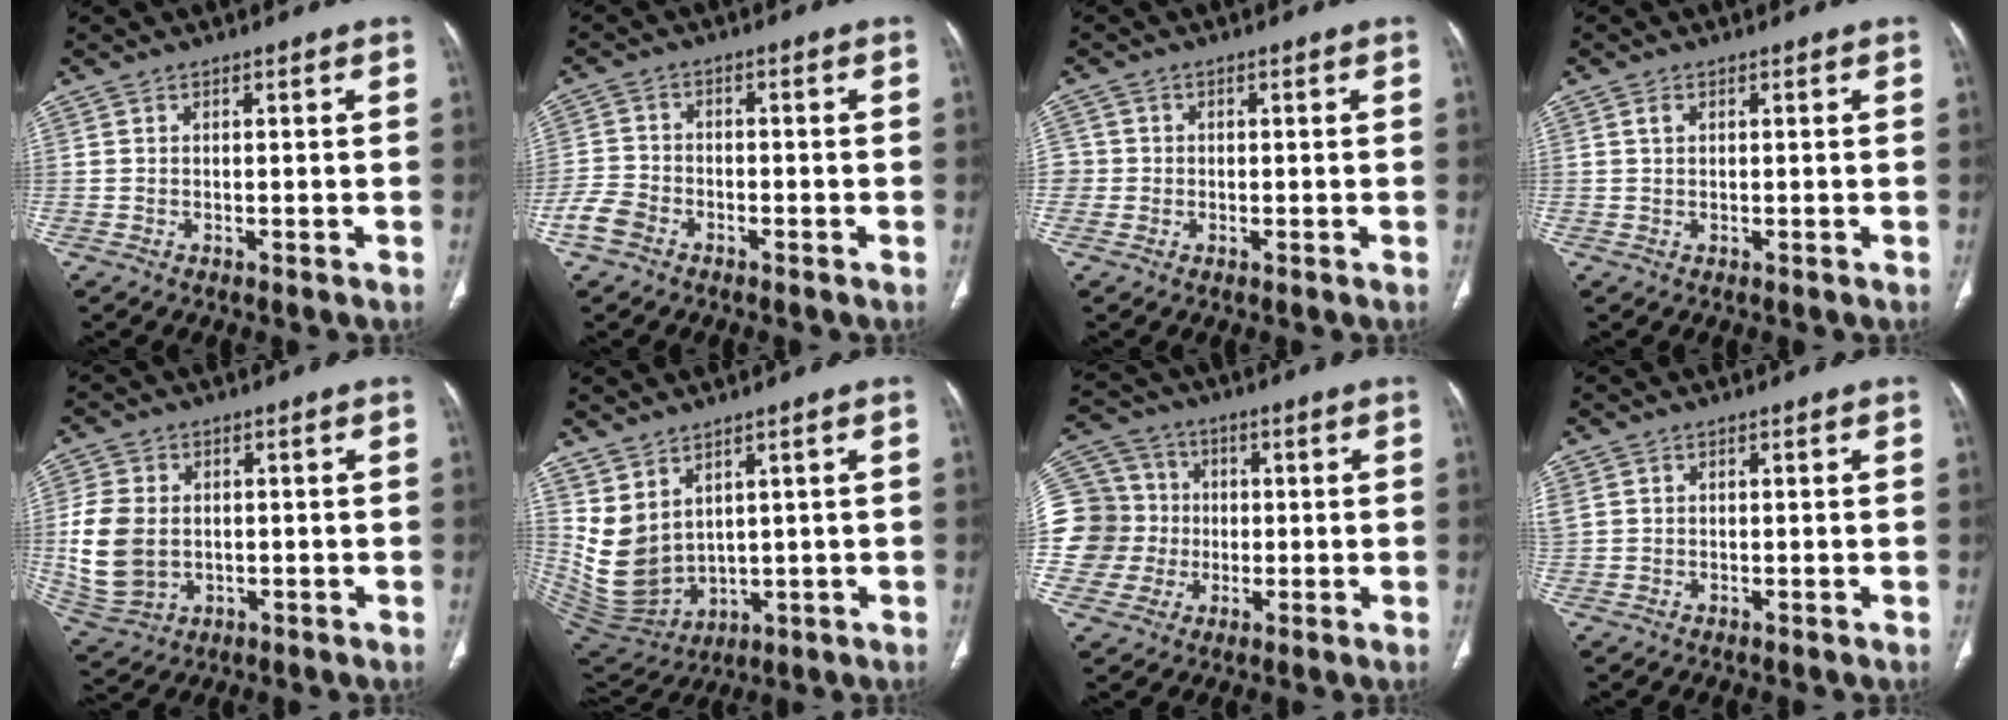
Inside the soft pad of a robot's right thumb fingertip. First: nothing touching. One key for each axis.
{"total": 4.7, "fx": -2.8, "fy": 3.2, "fz": 1.9, "tx": -0.039, "ty": 0.014, "tz": -0.058}
{"total": 2.6, "fx": -0.4, "fy": 2.6, "fz": 0.2, "tx": 0.014, "ty": 0.007, "tz": -0.009}
{"total": 1.0, "fx": 0.4, "fy": 0.6, "fz": 0.6, "tx": -0.011, "ty": 0.001, "tz": 0.007}
{"total": 11.1, "fx": -0.1, "fy": 8.4, "fz": 7.3, "tx": -0.145, "ty": -0.002, "tz": 0.012}
{"total": 10.1, "fx": 4.0, "fy": 6.7, "fz": 6.3, "tx": -0.105, "ty": -0.030, "tz": 0.112}
{"total": 16.5, "fx": -0.1, "fy": 15.7, "fz": 5.1, "tx": -0.102, "ty": 0.038, "tz": 0.008}
{"total": 2.5, "fx": 0.6, "fy": 2.0, "fz": 1.4, "tx": -0.054, "ty": 0.018, "tz": 0.025}